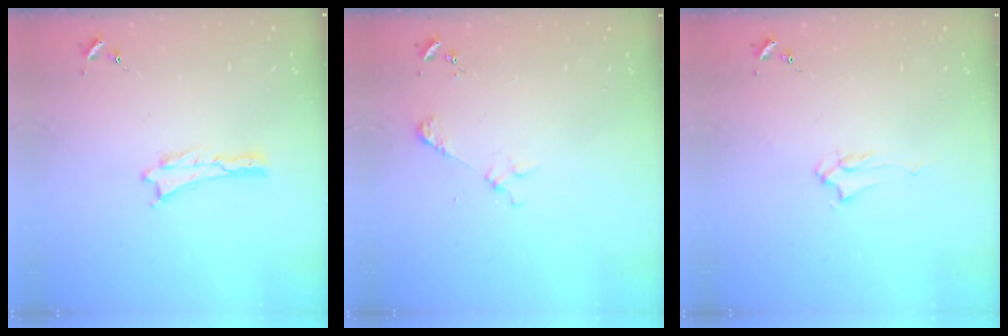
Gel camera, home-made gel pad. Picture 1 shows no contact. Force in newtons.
{"total": 2.4, "press": 2.4, "slide": 0.2}
{"total": 1.7, "press": 1.6, "slide": 0.3}